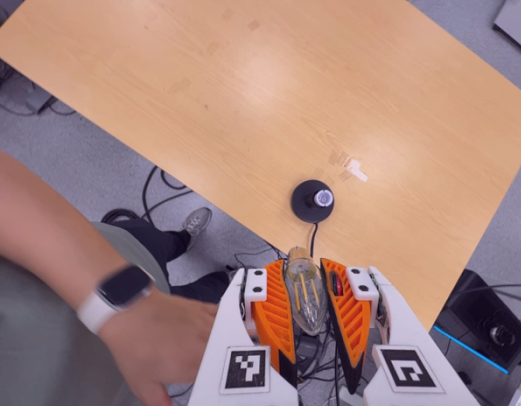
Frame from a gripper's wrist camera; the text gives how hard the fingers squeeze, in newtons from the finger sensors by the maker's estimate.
{"total": 22.2, "left": 23.8, "right": 20.6}